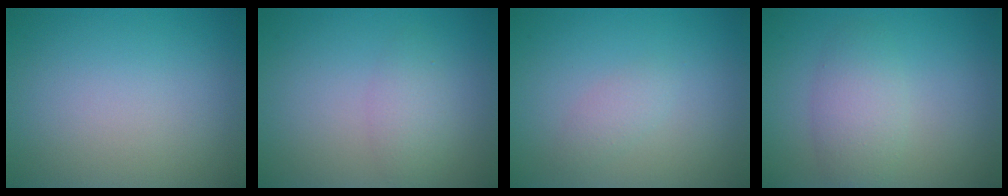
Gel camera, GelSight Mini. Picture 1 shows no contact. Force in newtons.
{"total": 2.0, "press": 2.0, "slide": 0.1}
{"total": 1.3, "press": 1.3, "slide": 0.1}
{"total": 3.2, "press": 3.2, "slide": 0.1}